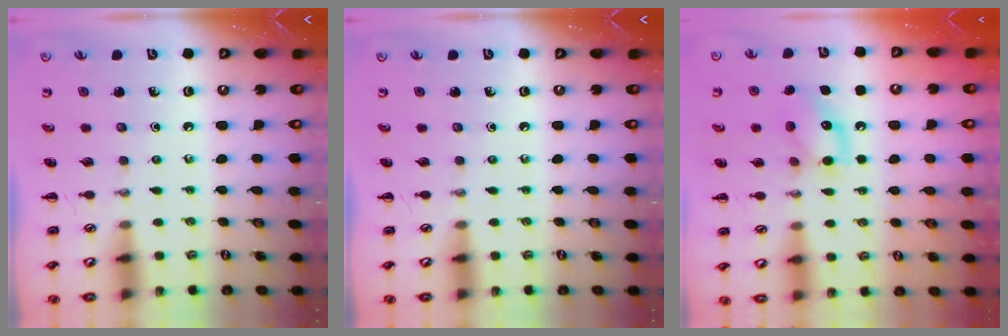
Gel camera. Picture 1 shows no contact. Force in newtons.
{"total": 0.0}
{"total": 12.0, "press": 11.9, "slide": 1.2}